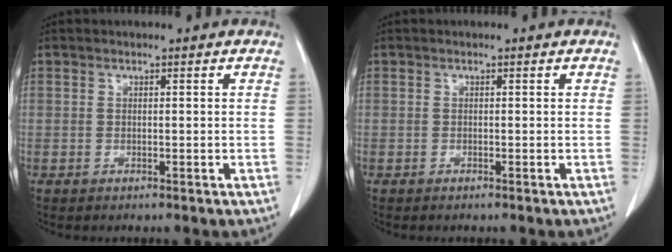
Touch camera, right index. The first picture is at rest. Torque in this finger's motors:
{"motor_torque": [0.07, -0.01, -0.01, 0.00]}